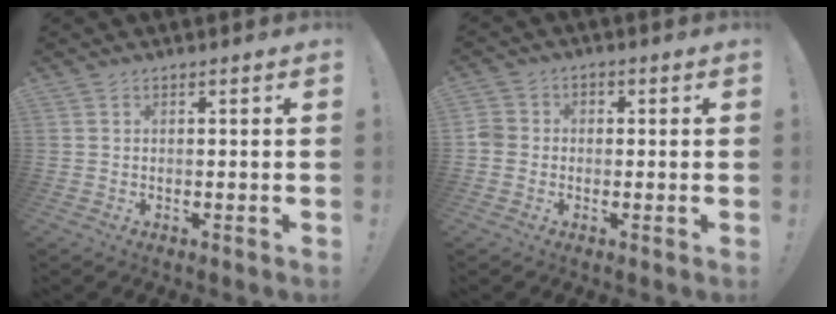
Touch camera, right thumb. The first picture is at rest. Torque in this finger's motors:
{"motor_torque": [0.31, 0.48, 0.28, -0.17, -0.02]}